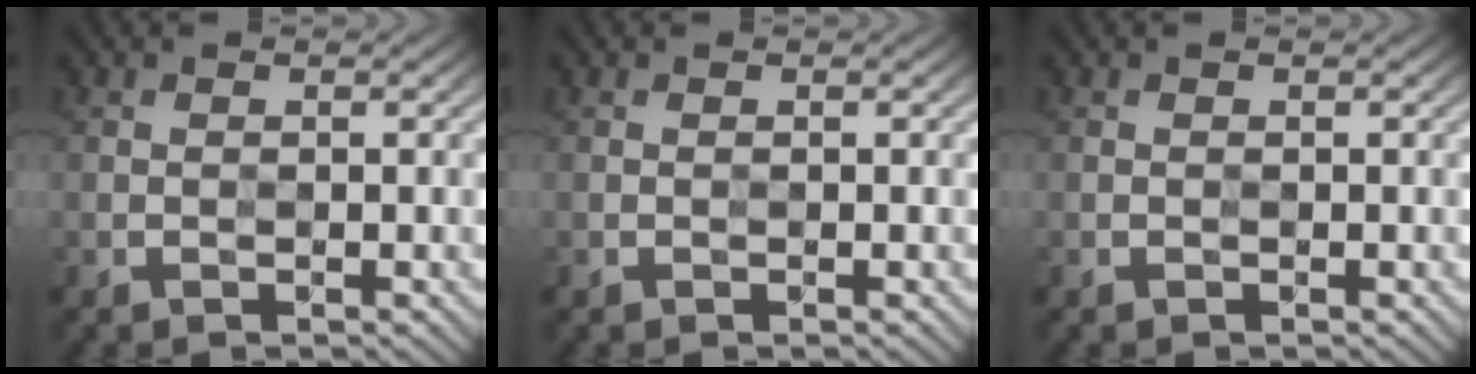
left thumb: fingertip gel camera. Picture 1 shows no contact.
{"total": 0.0}
{"total": 0.0}